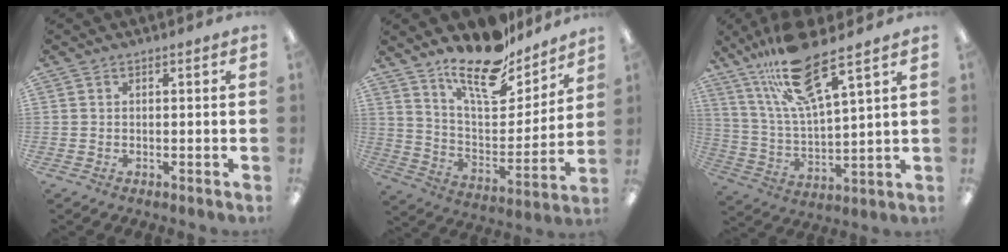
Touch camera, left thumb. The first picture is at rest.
{"total": 18.7, "force": [15.4, 6.3, 8.6], "torque": [-0.153, -0.105, 0.267]}
{"total": 18.6, "force": [13.1, 4.4, 12.4], "torque": [-0.244, -0.055, 0.223]}